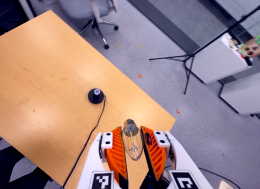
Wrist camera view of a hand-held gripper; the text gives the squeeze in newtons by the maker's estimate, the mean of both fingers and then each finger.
{"total": 14.0, "left": 15.0, "right": 13.1}